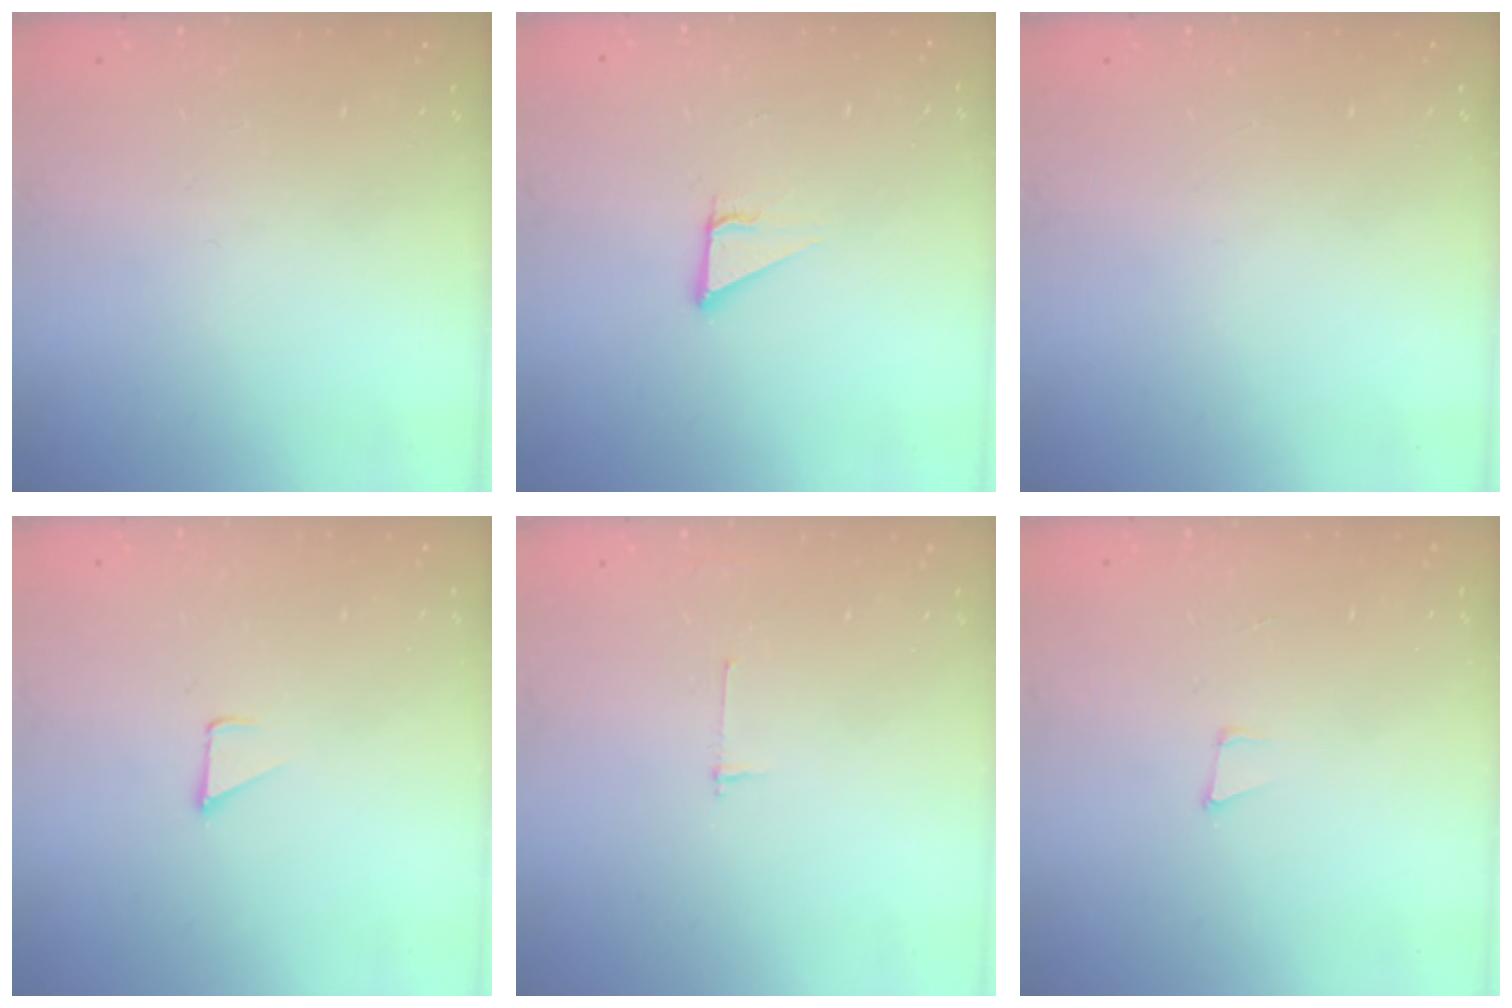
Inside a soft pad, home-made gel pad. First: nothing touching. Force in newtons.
{"total": 2.9, "press": 2.9, "slide": 0.1}
{"total": 0.0}
{"total": 1.2, "press": 1.2, "slide": 0.1}
{"total": 2.7, "press": 2.7, "slide": 0.3}
{"total": 4.2, "press": 3.2, "slide": 2.7}